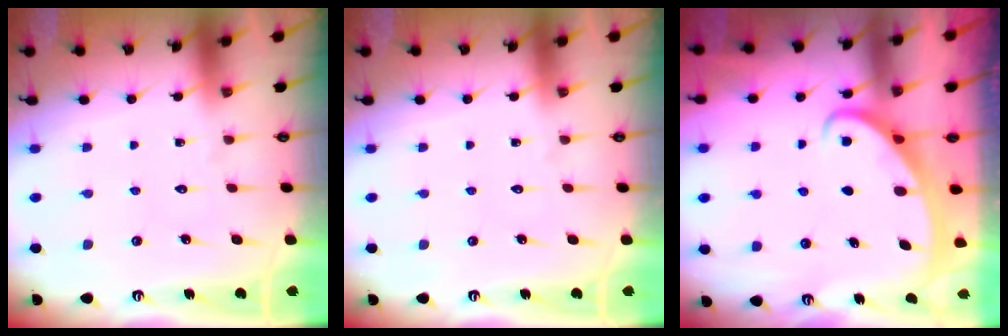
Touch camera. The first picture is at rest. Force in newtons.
{"total": 0.0}
{"total": 2.4, "press": 2.4, "slide": 0.4}